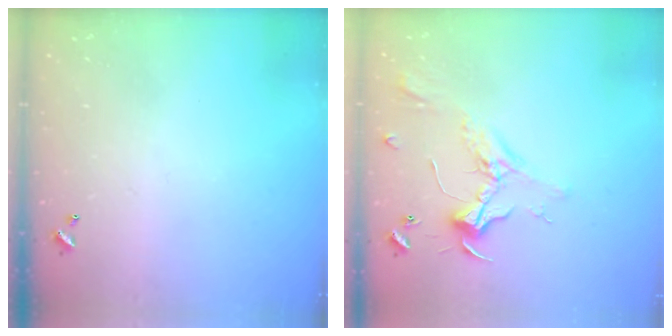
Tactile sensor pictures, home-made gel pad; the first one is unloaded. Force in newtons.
{"total": 2.3, "press": 2.2, "slide": 0.9}